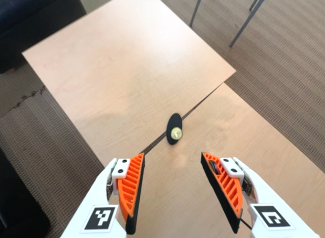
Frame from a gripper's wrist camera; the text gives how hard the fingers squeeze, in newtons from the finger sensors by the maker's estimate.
{"total": 0.5, "left": 0.3, "right": 0.7}